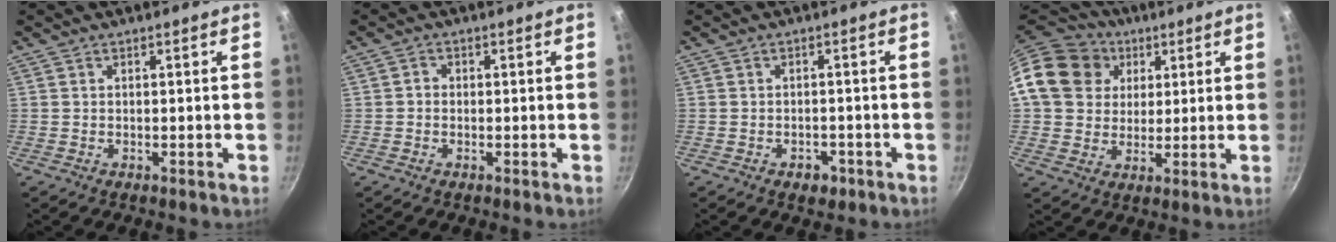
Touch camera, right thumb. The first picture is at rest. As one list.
[{"total": 1.4, "force": [-0.2, 1.2, 0.6], "torque": [-0.009, 0.006, -0.007]}, {"total": 3.1, "force": [-1.7, 2.2, 1.5], "torque": [-0.010, 0.017, -0.014]}, {"total": 16.6, "force": [5.1, 14.0, 7.4], "torque": [-0.122, 0.015, 0.083]}]